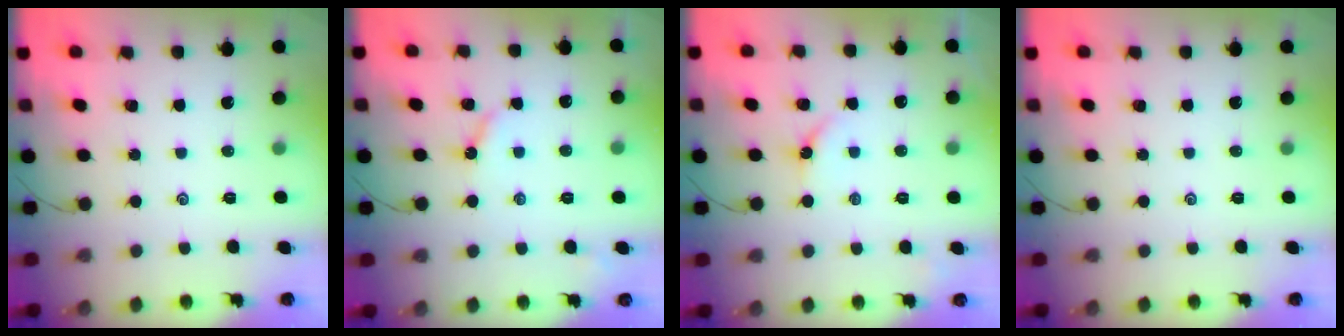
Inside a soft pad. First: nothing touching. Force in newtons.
{"total": 4.1, "press": 4.1, "slide": 0.4}
{"total": 4.8, "press": 4.8, "slide": 0.6}
{"total": 0.0}